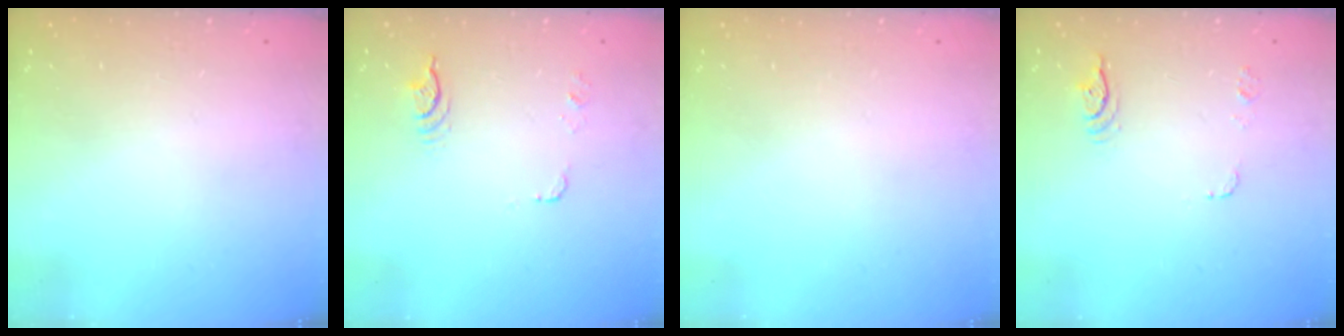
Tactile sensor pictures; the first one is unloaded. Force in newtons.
{"total": 14.8, "press": 7.2, "slide": 12.9}
{"total": 0.0}
{"total": 6.0, "press": 6.0, "slide": 0.4}